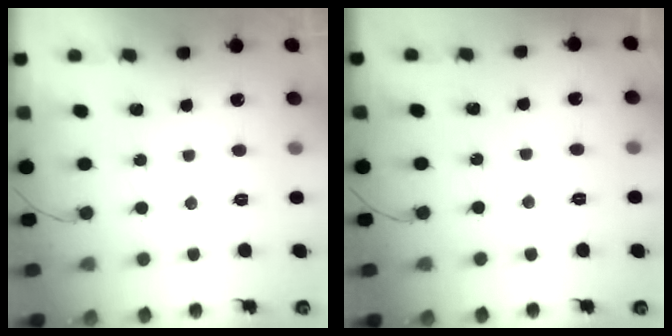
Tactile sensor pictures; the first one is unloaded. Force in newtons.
{"total": 3.1, "press": 3.1, "slide": 0.3}